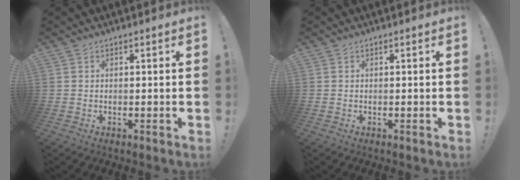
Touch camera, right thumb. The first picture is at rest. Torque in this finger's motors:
{"motor_torque": [-0.01, 0.01, -0.02, 0.01, 0.00]}